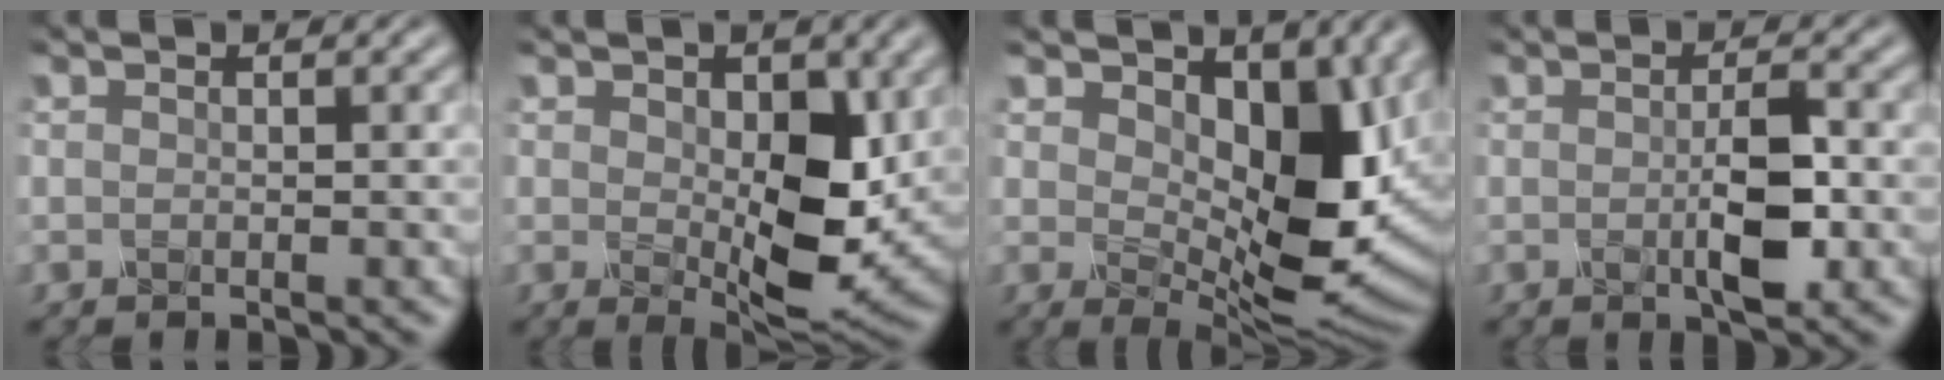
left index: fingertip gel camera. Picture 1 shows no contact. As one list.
[{"total": 7.0, "force": [0.2, 3.4, 6.1], "torque": [-0.112, -0.012, 0.015]}, {"total": 9.8, "force": [1.7, 5.1, 8.2], "torque": [-0.138, -0.013, 0.039]}, {"total": 2.9, "force": [-0.6, 0.5, 2.8], "torque": [-0.067, -0.002, -0.004]}]